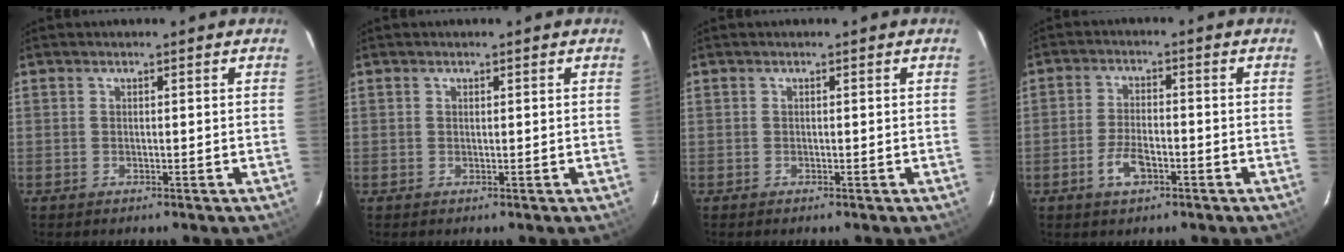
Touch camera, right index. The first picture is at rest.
{"total": 0.0}
{"total": 0.0}
{"total": 5.2, "force": [-2.6, 2.4, 3.8], "torque": [-0.083, 0.001, -0.046]}